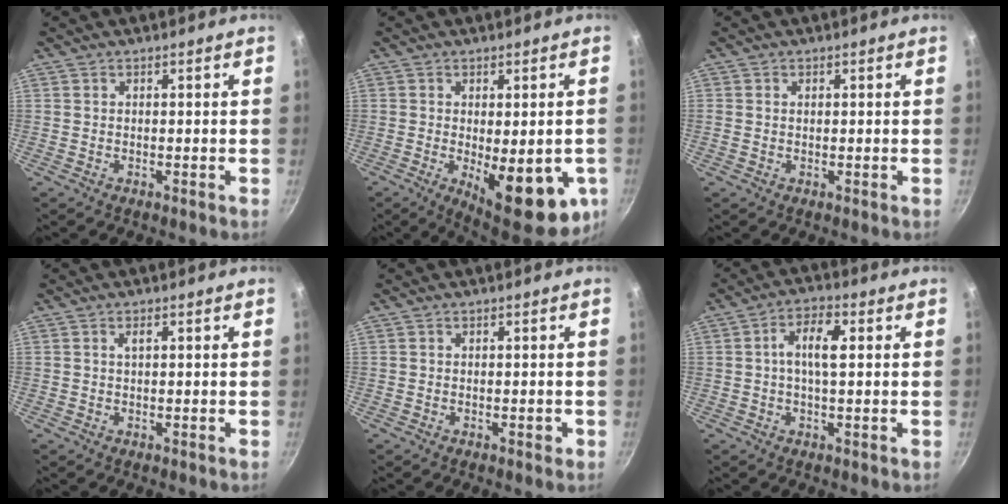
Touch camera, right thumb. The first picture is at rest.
{"total": 17.1, "force": [-4.3, 6.8, 15.1], "torque": [-0.161, -0.021, -0.041]}
{"total": 0.7, "force": [0.2, 0.6, 0.3], "torque": [-0.005, 0.003, 0.002]}
{"total": 1.2, "force": [0.4, 0.5, 1.0], "torque": [-0.017, 0.003, 0.007]}
{"total": 1.0, "force": [-0.3, 0.6, 0.6], "torque": [-0.004, 0.004, -0.005]}
{"total": 6.2, "force": [0.9, 2.4, 5.6], "torque": [-0.104, 0.014, 0.009]}